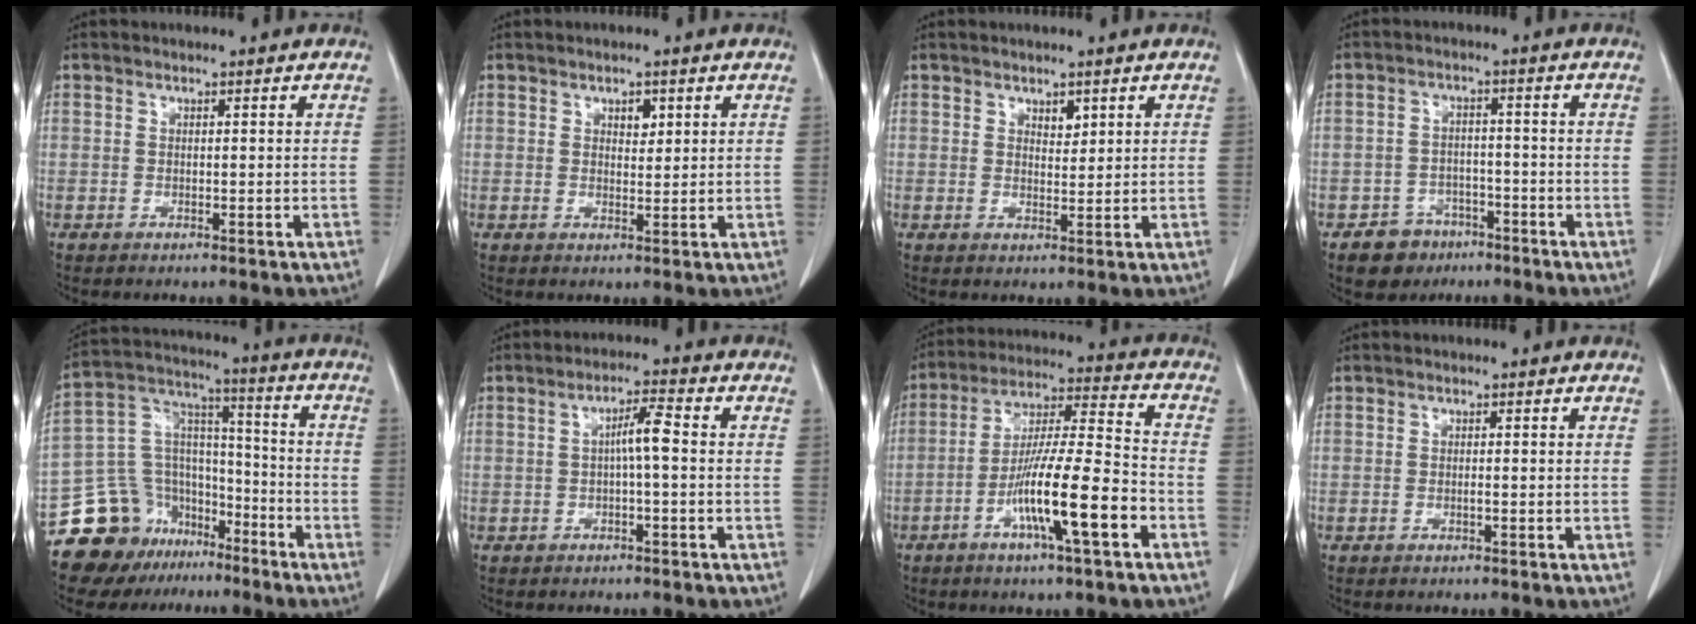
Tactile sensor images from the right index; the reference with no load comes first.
{"total": 2.4, "force": [1.1, 1.5, 1.6], "torque": [-0.025, 0.000, 0.018]}
{"total": 2.2, "force": [1.3, 1.3, 1.3], "torque": [-0.021, -0.003, 0.026]}
{"total": 5.8, "force": [-3.5, 4.5, 1.1], "torque": [-0.016, 0.012, -0.050]}
{"total": 17.5, "force": [-12.1, 11.7, 4.8], "torque": [-0.092, 0.096, -0.203]}
{"total": 4.1, "force": [0.0, 0.5, 4.1], "torque": [-0.074, 0.011, 0.000]}
{"total": 14.8, "force": [-5.9, 0.9, 13.5], "torque": [-0.245, -0.003, -0.102]}
{"total": 0.7, "force": [-0.2, 0.2, 0.7], "torque": [-0.014, 0.000, -0.002]}